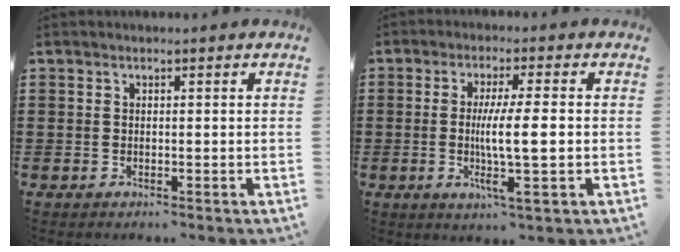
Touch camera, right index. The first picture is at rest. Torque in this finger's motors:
{"motor_torque": [0.54, -0.12, 0.45, 0.21]}